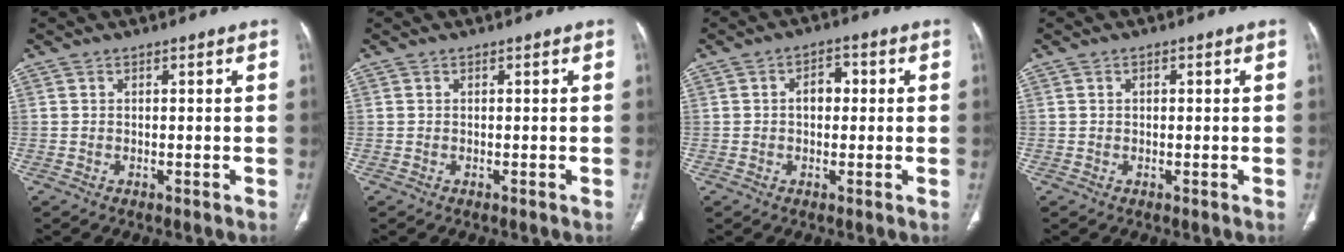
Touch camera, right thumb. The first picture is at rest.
{"total": 0.0}
{"total": 4.0, "force": [0.3, 2.8, 3.0], "torque": [-0.035, 0.015, -0.001]}
{"total": 0.7, "force": [0.2, 0.5, 0.5], "torque": [-0.008, 0.002, 0.002]}